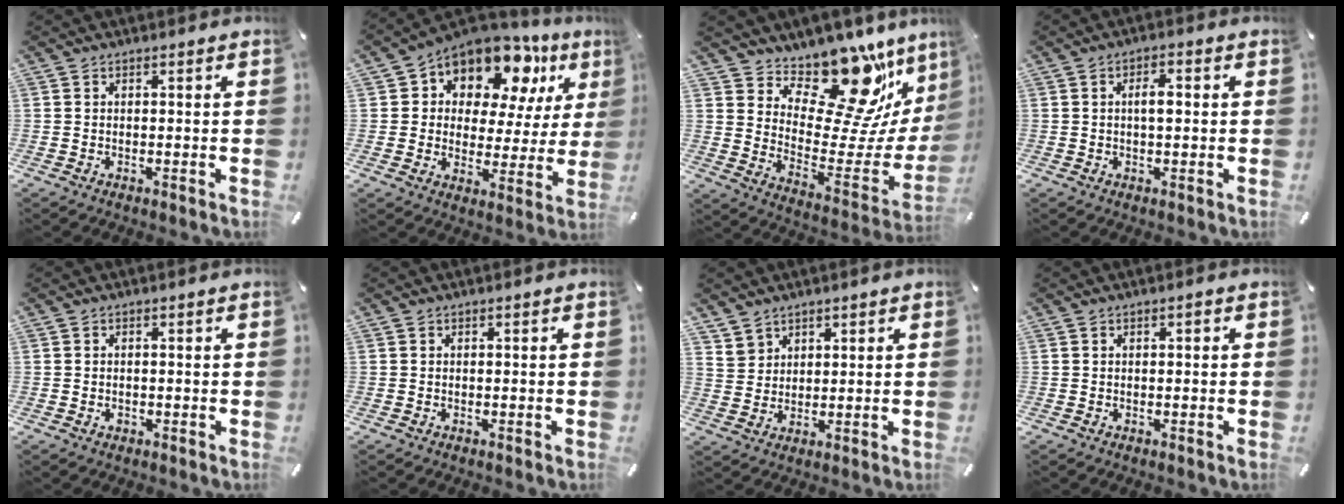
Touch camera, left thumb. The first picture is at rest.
{"total": 13.0, "force": [9.0, 7.5, 5.5], "torque": [-0.092, -0.075, 0.161]}
{"total": 19.0, "force": [14.7, 8.3, 8.6], "torque": [-0.110, -0.137, 0.244]}
{"total": 3.5, "force": [0.4, 1.6, 3.1], "torque": [-0.047, -0.001, 0.001]}
{"total": 0.7, "force": [-0.2, 0.6, 0.2], "torque": [-0.004, 0.005, -0.005]}
{"total": 0.0}
{"total": 4.6, "force": [2.9, 3.6, -0.2], "torque": [-0.004, -0.009, 0.056]}
{"total": 0.7, "force": [0.1, 0.4, 0.6], "torque": [-0.011, 0.004, 0.001]}